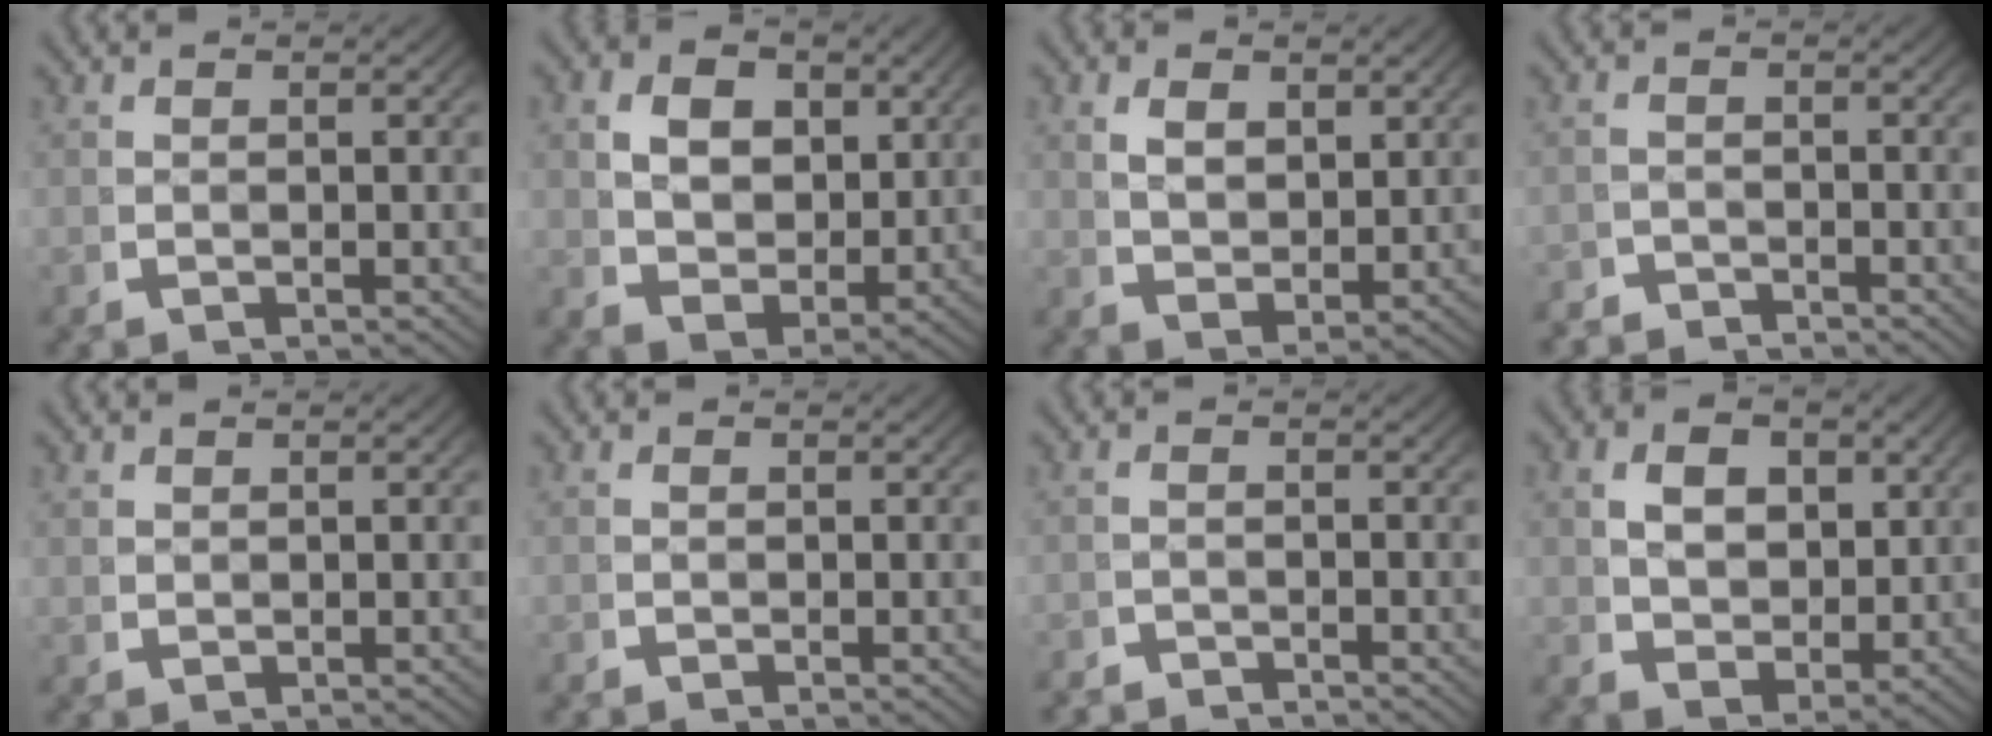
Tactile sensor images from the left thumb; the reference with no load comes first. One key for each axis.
{"total": 6.5, "fx": 1.2, "fy": 4.8, "fz": 4.2, "tx": -0.077, "ty": -0.029, "tz": 0.031}
{"total": 3.2, "fx": 1.6, "fy": 1.8, "fz": 2.1, "tx": -0.032, "ty": -0.011, "tz": 0.041}
{"total": 2.8, "fx": -2.7, "fy": 0.6, "fz": -0.2, "tx": 0.007, "ty": -0.016, "tz": -0.047}
{"total": 1.0, "fx": 0.9, "fy": 0.2, "fz": 0.1, "tx": -0.002, "ty": 0.000, "tz": 0.026}
{"total": 0.0}
{"total": 2.5, "fx": -2.4, "fy": 0.5, "fz": -0.1, "tx": 0.005, "ty": -0.015, "tz": -0.041}
{"total": 5.2, "fx": 1.2, "fy": 3.7, "fz": 3.5, "tx": -0.058, "ty": -0.018, "tz": 0.032}